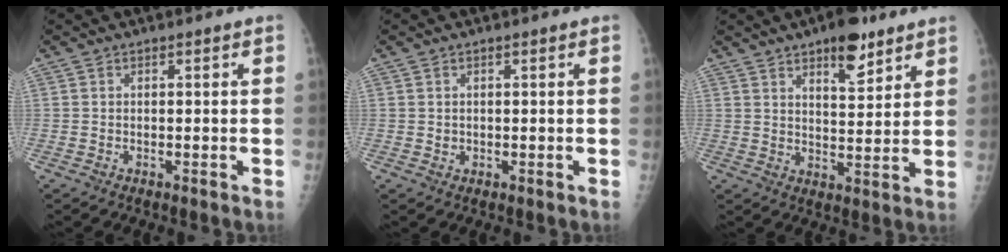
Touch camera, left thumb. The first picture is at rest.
{"total": 0.9, "force": [0.2, 0.7, 0.4], "torque": [-0.001, 0.000, 0.005]}
{"total": 9.2, "force": [5.9, 3.6, 6.1], "torque": [-0.072, -0.035, 0.088]}